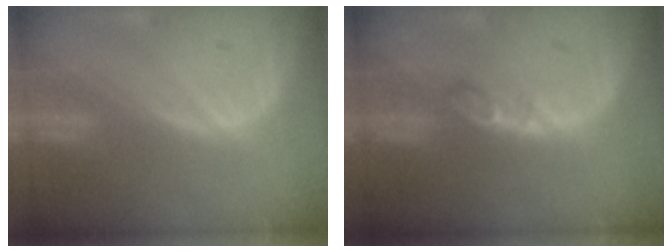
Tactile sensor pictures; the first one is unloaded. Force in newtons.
{"total": 2.4, "press": 2.4, "slide": 0.4}